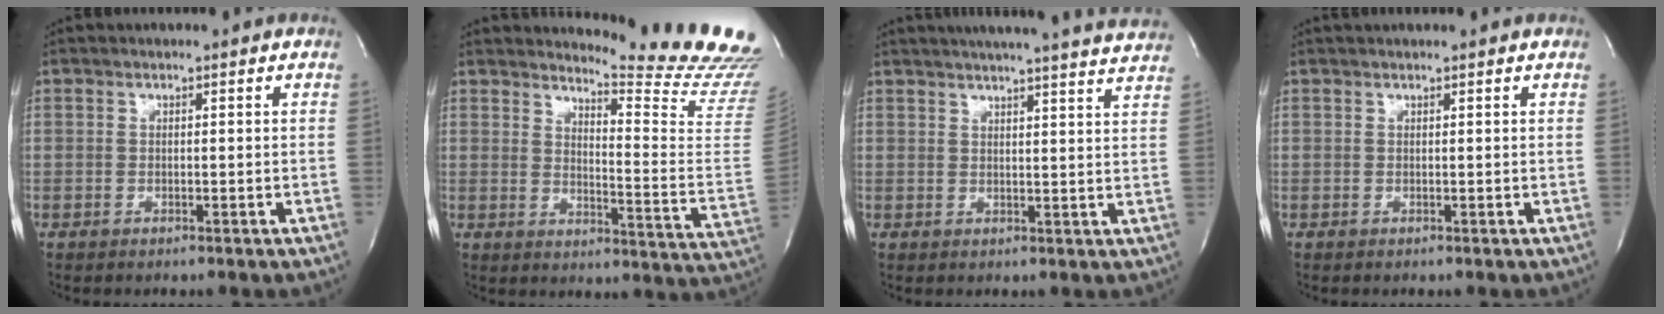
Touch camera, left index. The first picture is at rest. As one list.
[{"total": 17.8, "force": [17.2, -1.5, 4.5], "torque": [-0.073, -0.165, 0.195]}, {"total": 21.1, "force": [19.5, 0.5, 8.2], "torque": [-0.125, -0.014, 0.235]}, {"total": 3.8, "force": [3.6, 0.3, 1.4], "torque": [-0.017, 0.032, 0.039]}]